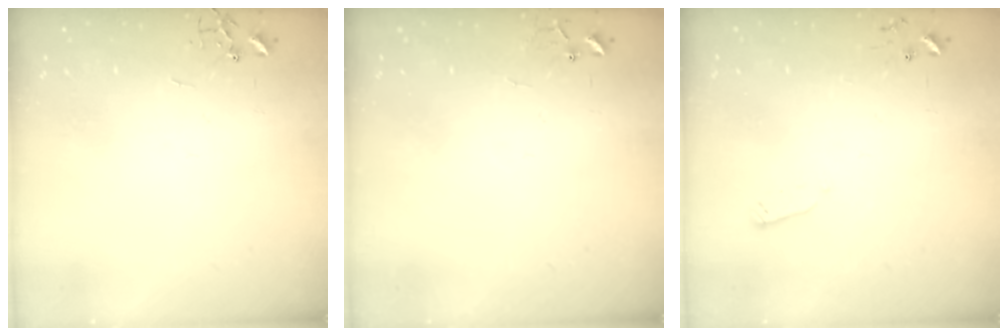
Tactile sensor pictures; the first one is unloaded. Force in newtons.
{"total": 6.6, "press": 6.6, "slide": 0.5}
{"total": 2.4, "press": 2.4, "slide": 0.4}